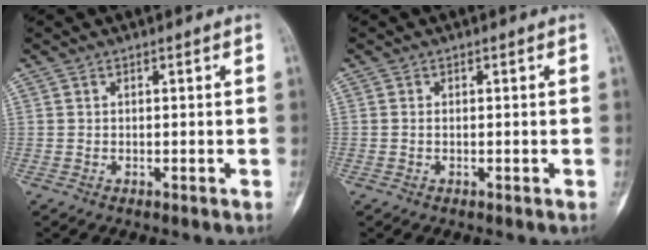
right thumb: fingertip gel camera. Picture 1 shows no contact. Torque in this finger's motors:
{"motor_torque": [-0.09, -0.09, 0.30, -0.02, -0.01]}